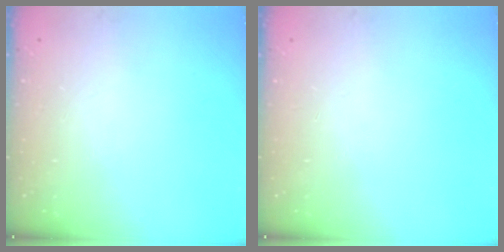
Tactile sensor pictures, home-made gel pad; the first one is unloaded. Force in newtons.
{"total": 0.0}